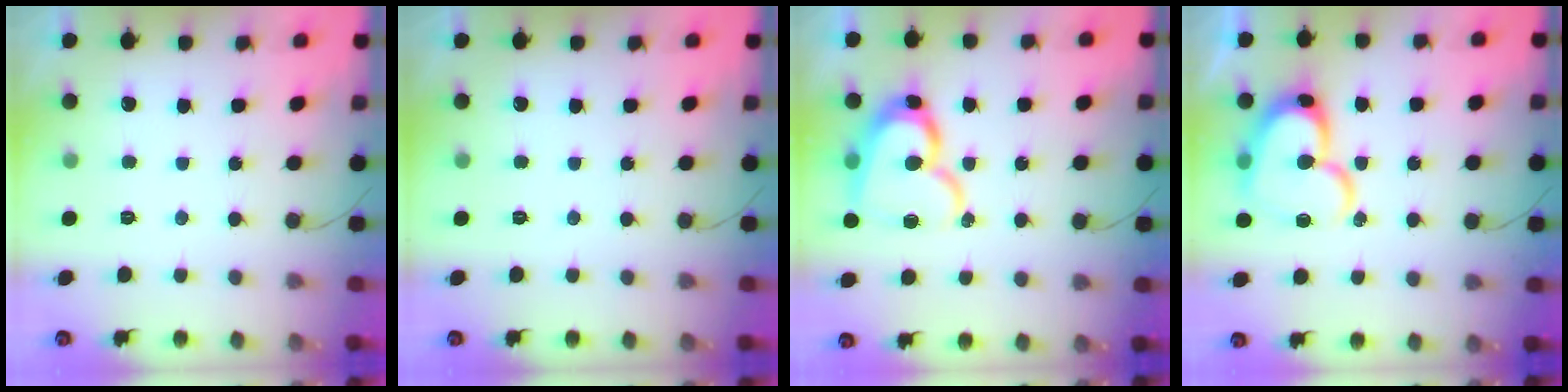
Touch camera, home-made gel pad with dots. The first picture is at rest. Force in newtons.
{"total": 0.0}
{"total": 14.7, "press": 14.7, "slide": 0.9}
{"total": 17.3, "press": 17.2, "slide": 1.5}